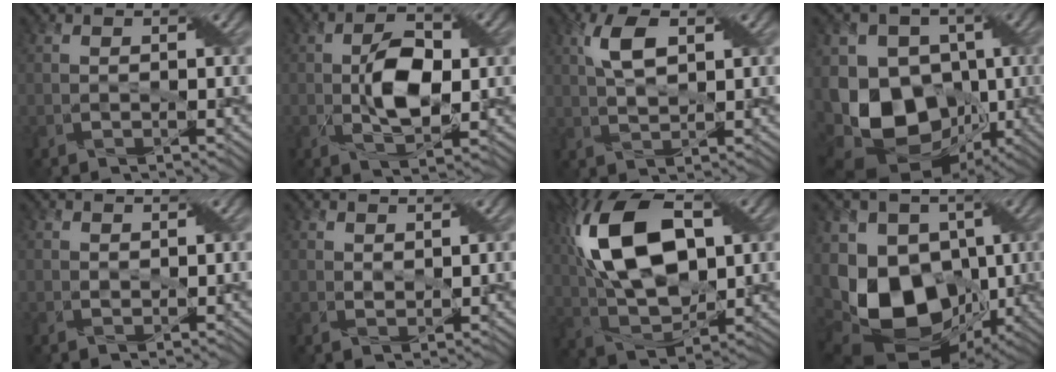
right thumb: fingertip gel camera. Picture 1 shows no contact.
{"total": 7.1, "force": [-0.1, 3.5, 6.1], "torque": [-0.119, -0.001, -0.004]}
{"total": 4.5, "force": [1.8, 2.0, 3.7], "torque": [-0.086, 0.007, 0.032]}
{"total": 15.1, "force": [-2.9, 11.6, 9.2], "torque": [-0.189, -0.010, -0.056]}
{"total": 0.9, "force": [0.8, 0.3, 0.1], "torque": [-0.008, -0.003, 0.017]}
{"total": 1.5, "force": [1.3, 0.6, 0.4], "torque": [-0.013, -0.004, 0.027]}
{"total": 16.3, "force": [3.9, 9.1, 13.0], "torque": [-0.279, 0.026, 0.065]}
{"total": 16.9, "force": [-3.3, 12.3, 11.1], "torque": [-0.210, -0.022, -0.055]}